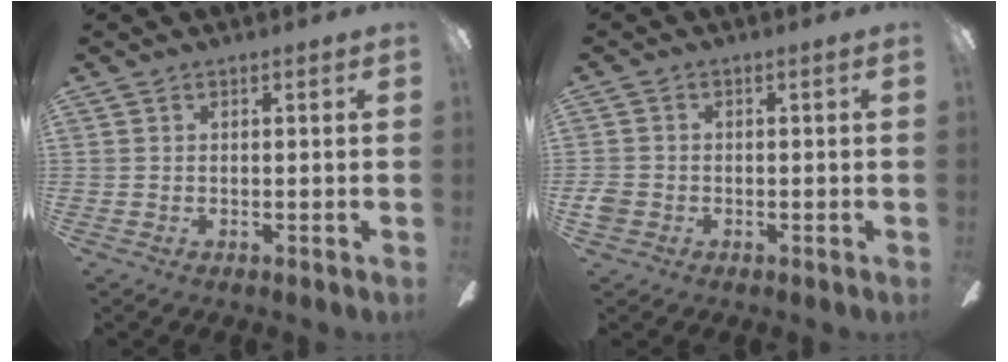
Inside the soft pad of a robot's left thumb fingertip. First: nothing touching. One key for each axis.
{"total": 2.4, "fx": -1.2, "fy": 1.8, "fz": 1.0, "tx": -0.015, "ty": 0.008, "tz": -0.022}